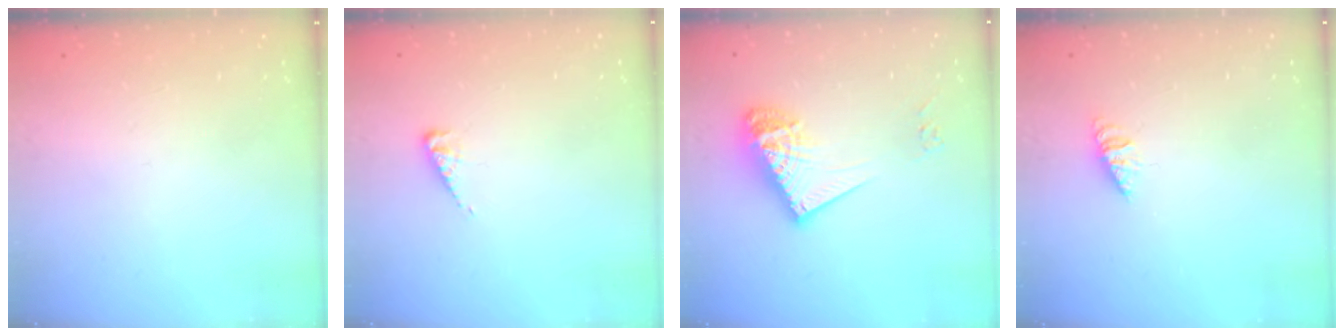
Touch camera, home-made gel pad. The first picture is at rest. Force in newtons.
{"total": 2.9, "press": 2.9, "slide": 0.4}
{"total": 15.1, "press": 15.1, "slide": 1.3}
{"total": 1.3, "press": 1.3, "slide": 0.2}